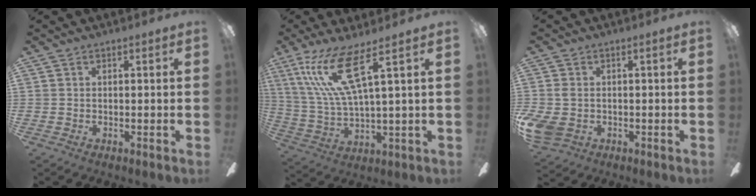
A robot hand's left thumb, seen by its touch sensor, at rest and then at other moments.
{"total": 15.1, "force": [7.4, 3.3, 12.7], "torque": [-0.267, -0.016, 0.126]}
{"total": 4.9, "force": [-1.4, 3.7, 3.0], "torque": [-0.077, 0.004, -0.028]}